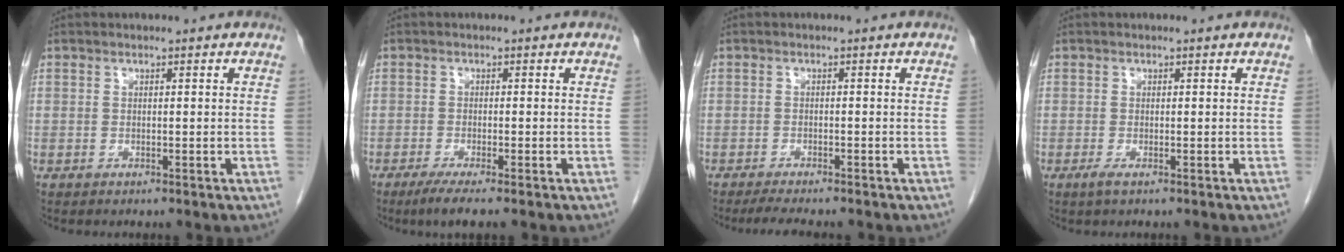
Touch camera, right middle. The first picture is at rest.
{"total": 3.8, "force": [-2.6, 0.0, 2.8], "torque": [-0.051, -0.012, -0.047]}
{"total": 5.5, "force": [-4.7, 0.6, 2.7], "torque": [-0.039, -0.011, -0.069]}
{"total": 1.1, "force": [-0.6, 0.1, 0.9], "torque": [-0.021, -0.003, -0.011]}